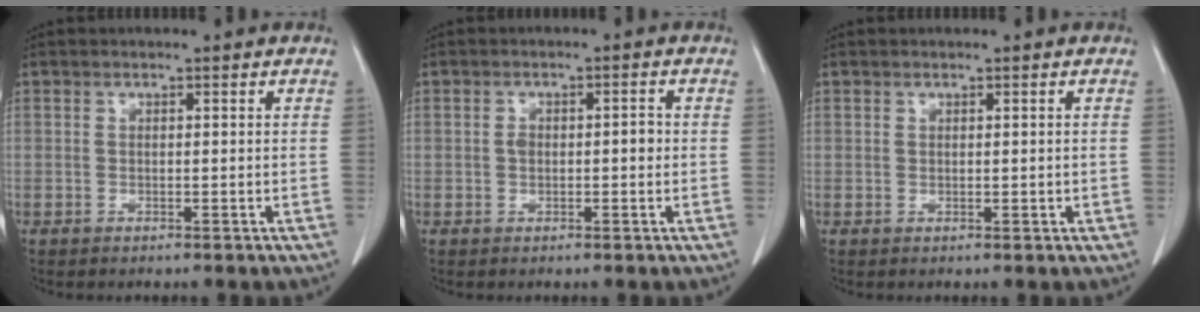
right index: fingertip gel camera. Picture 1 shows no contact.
{"total": 2.6, "force": [-0.2, 1.3, 2.2], "torque": [-0.038, 0.010, -0.002]}
{"total": 0.5, "force": [0.1, 0.4, 0.3], "torque": [-0.004, -0.001, 0.002]}